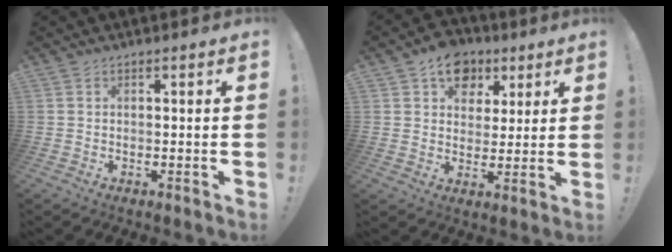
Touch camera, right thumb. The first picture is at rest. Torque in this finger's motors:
{"motor_torque": [-0.45, 0.89, 0.77, 0.29, 0.16]}